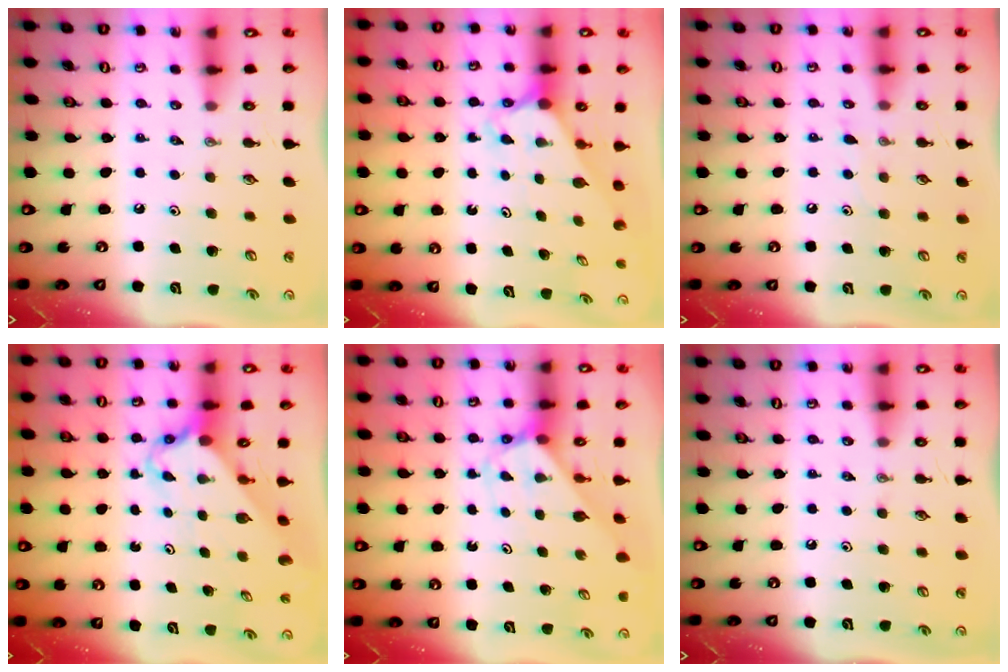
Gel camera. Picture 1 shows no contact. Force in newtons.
{"total": 2.2, "press": 2.2, "slide": 0.2}
{"total": 4.2, "press": 4.2, "slide": 0.5}
{"total": 2.6, "press": 2.6, "slide": 0.2}
{"total": 2.6, "press": 2.6, "slide": 0.2}
{"total": 0.0}